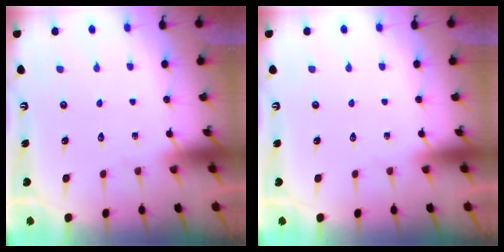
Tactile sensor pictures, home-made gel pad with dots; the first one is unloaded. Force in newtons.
{"total": 0.0}